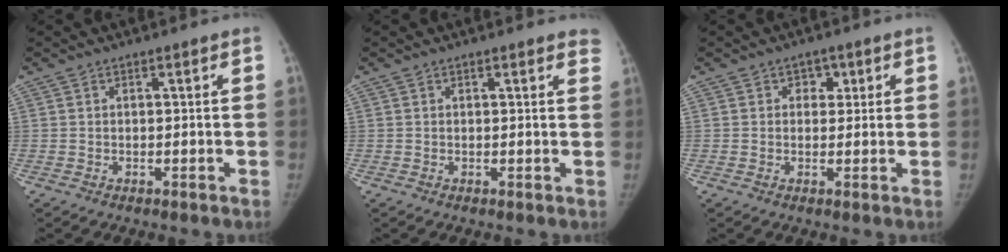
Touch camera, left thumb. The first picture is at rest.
{"total": 2.8, "force": [2.4, 0.8, 1.0], "torque": [0.005, -0.005, 0.012]}
{"total": 2.6, "force": [0.9, 2.2, 1.1], "torque": [0.012, 0.001, 0.006]}